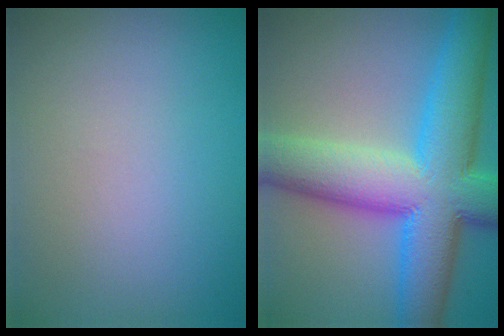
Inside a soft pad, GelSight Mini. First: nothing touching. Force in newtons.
{"total": 13.1, "press": 13.1, "slide": 0.2}